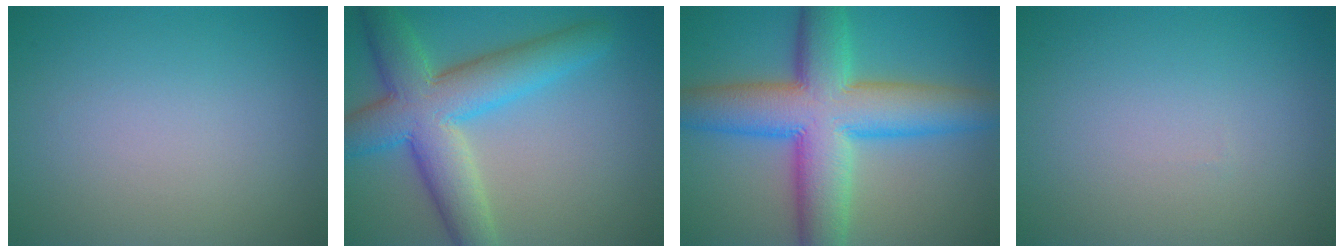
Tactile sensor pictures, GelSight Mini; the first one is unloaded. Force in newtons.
{"total": 8.6, "press": 8.6, "slide": 0.4}
{"total": 11.7, "press": 11.7, "slide": 0.2}
{"total": 0.0}